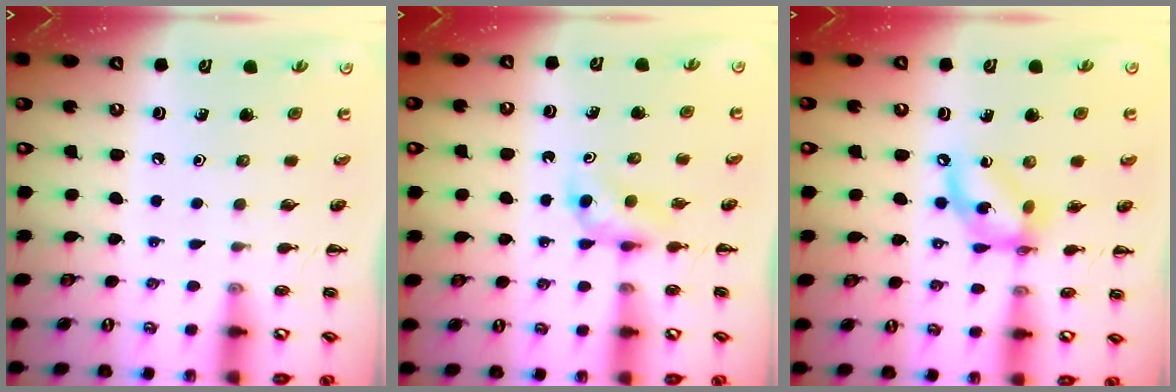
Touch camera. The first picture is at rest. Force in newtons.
{"total": 3.6, "press": 3.3, "slide": 1.4}
{"total": 11.4, "press": 11.0, "slide": 2.8}